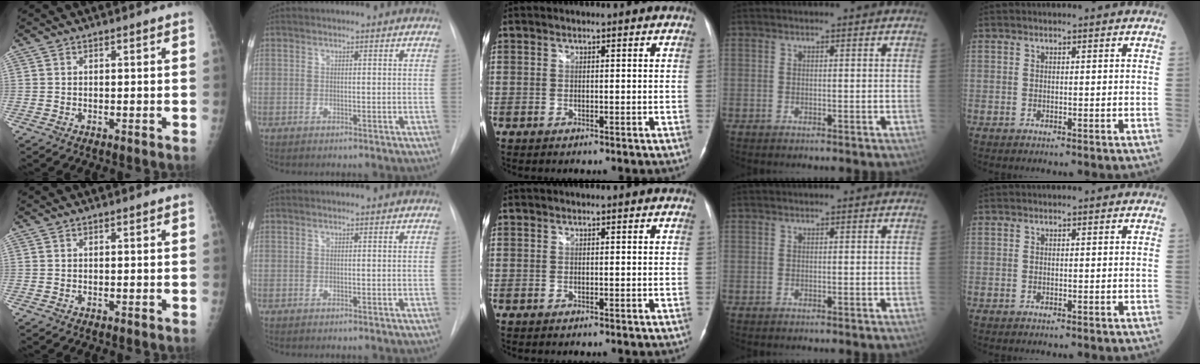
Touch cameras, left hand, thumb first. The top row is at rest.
{}